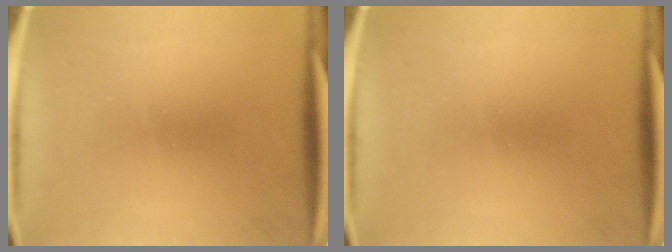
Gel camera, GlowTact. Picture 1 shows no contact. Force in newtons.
{"total": 0.0}